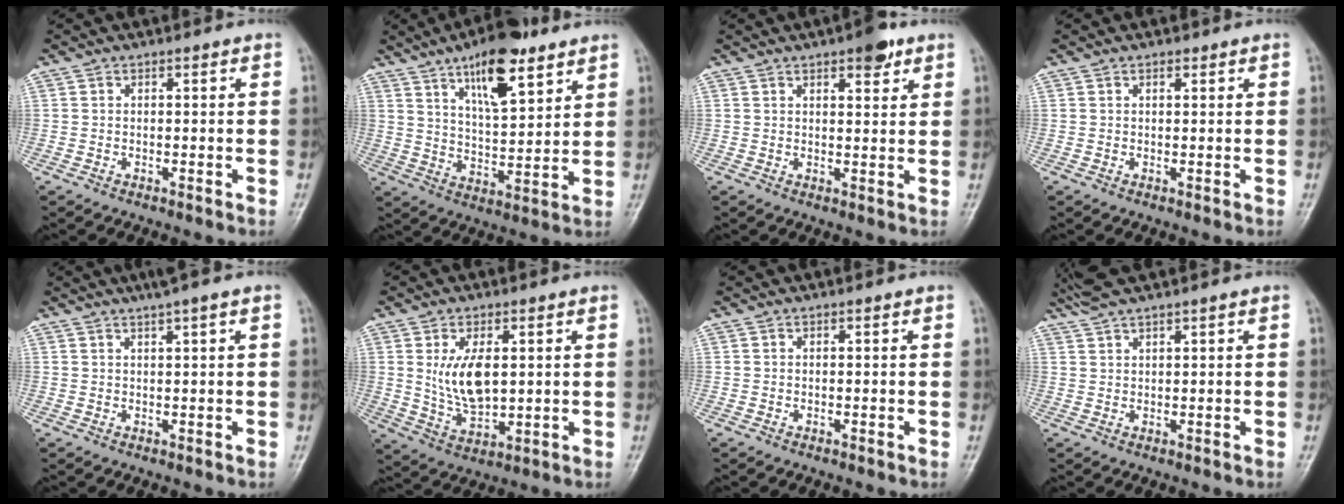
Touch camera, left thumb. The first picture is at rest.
{"total": 14.4, "force": [8.8, 4.8, 10.3], "torque": [-0.142, -0.045, 0.145]}
{"total": 5.2, "force": [3.3, 1.9, 3.6], "torque": [-0.034, -0.014, 0.042]}
{"total": 0.8, "force": [0.7, 0.4, 0.4], "torque": [-0.004, -0.004, 0.008]}
{"total": 3.7, "force": [2.4, -0.1, 2.7], "torque": [-0.047, 0.003, 0.042]}
{"total": 8.8, "force": [1.8, 4.8, 7.2], "torque": [-0.120, -0.021, 0.047]}
{"total": 0.0}
{"total": 4.5, "force": [4.0, -0.4, 2.1], "torque": [-0.052, 0.014, 0.086]}